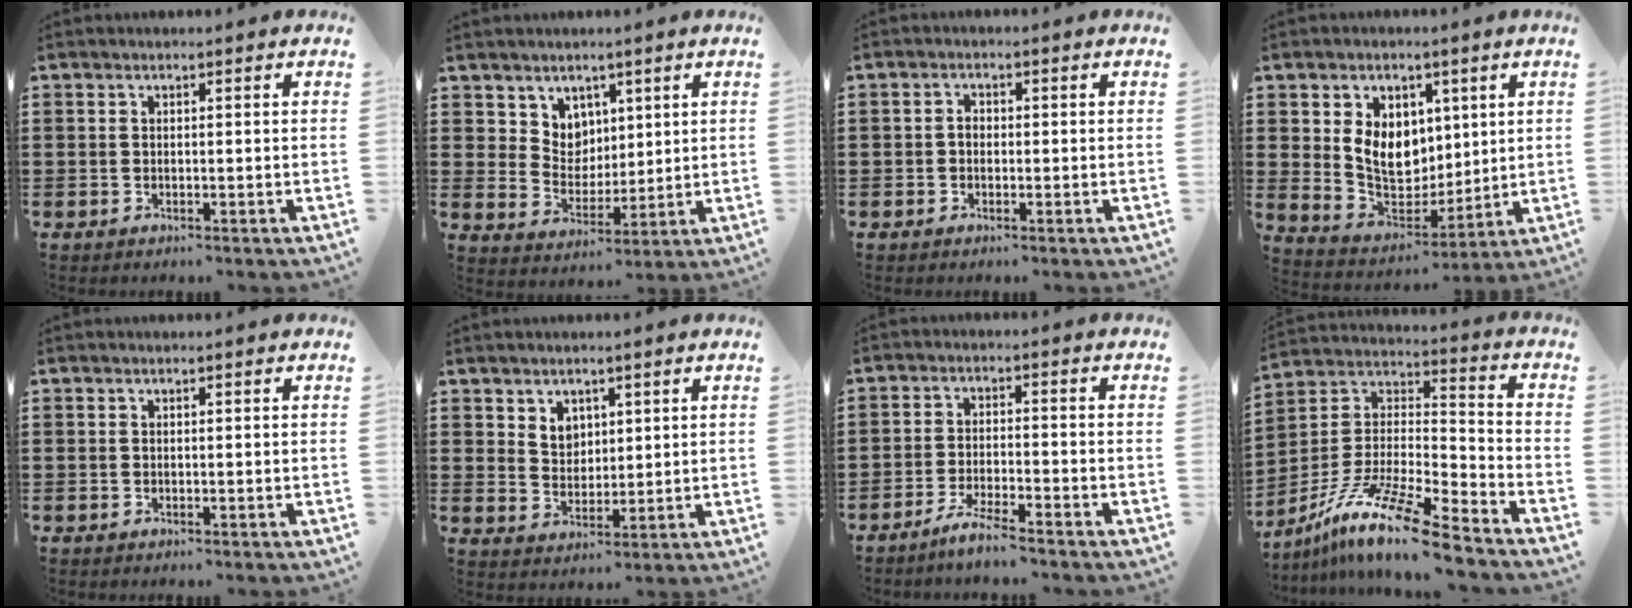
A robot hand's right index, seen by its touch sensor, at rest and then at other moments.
{"total": 5.6, "force": [3.6, 4.2, 0.0], "torque": [-0.031, -0.005, 0.070]}
{"total": 1.4, "force": [-0.4, 0.9, 1.0], "torque": [-0.020, 0.002, -0.007]}
{"total": 8.5, "force": [2.0, 6.8, 4.6], "torque": [-0.095, 0.004, 0.037]}
{"total": 0.0}
{"total": 3.8, "force": [2.7, 2.6, 0.8], "torque": [-0.028, 0.005, 0.051]}
{"total": 4.0, "force": [-3.7, -0.3, 1.6], "torque": [-0.034, -0.003, -0.072]}
{"total": 12.9, "force": [-10.2, 0.7, 7.9], "torque": [-0.156, 0.009, -0.197]}